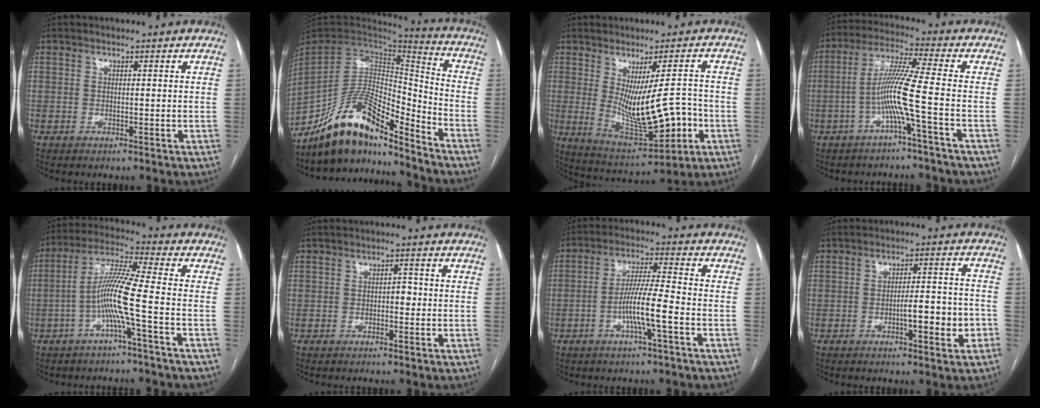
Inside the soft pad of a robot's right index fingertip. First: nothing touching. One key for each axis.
{"total": 15.8, "fx": -13.0, "fy": 4.2, "fz": 8.0, "tx": -0.143, "ty": 0.042, "tz": -0.235}
{"total": 13.4, "fx": -1.8, "fy": 3.4, "fz": 12.8, "tx": -0.209, "ty": -0.020, "tz": -0.012}
{"total": 8.5, "fx": -2.7, "fy": -1.7, "fz": 7.9, "tx": -0.159, "ty": 0.011, "tz": -0.054}
{"total": 9.1, "fx": -2.9, "fy": -1.0, "fz": 8.6, "tx": -0.172, "ty": 0.016, "tz": -0.059}
{"total": 1.8, "fx": -0.5, "fy": 1.0, "fz": 1.4, "tx": -0.016, "ty": 0.008, "tz": -0.009}
{"total": 7.8, "fx": -2.9, "fy": -0.1, "fz": 7.3, "tx": -0.139, "ty": 0.005, "tz": -0.055}
{"total": 7.2, "fx": -2.7, "fy": 1.4, "fz": 6.5, "tx": -0.094, "ty": 0.015, "tz": -0.035}